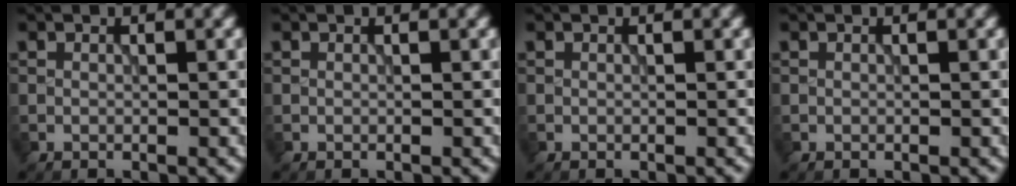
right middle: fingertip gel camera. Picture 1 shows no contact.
{"total": 0.0}
{"total": 0.0}
{"total": 0.0}